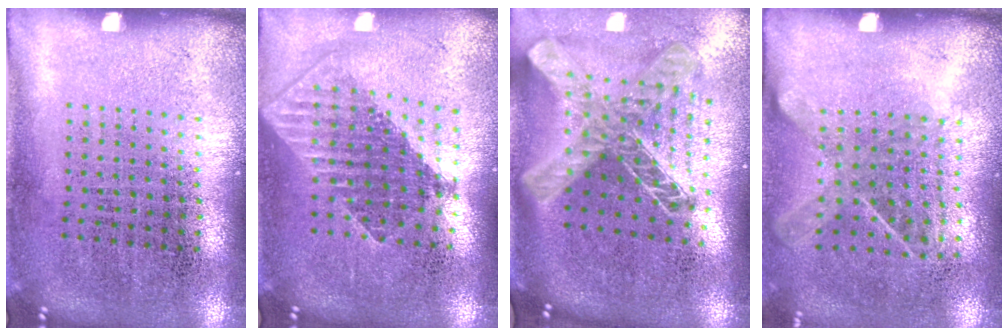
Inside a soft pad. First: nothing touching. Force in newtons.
{"total": 1.8, "press": 1.4, "slide": 1.1}
{"total": 2.2, "press": 1.7, "slide": 1.4}
{"total": 1.3, "press": 1.0, "slide": 0.8}